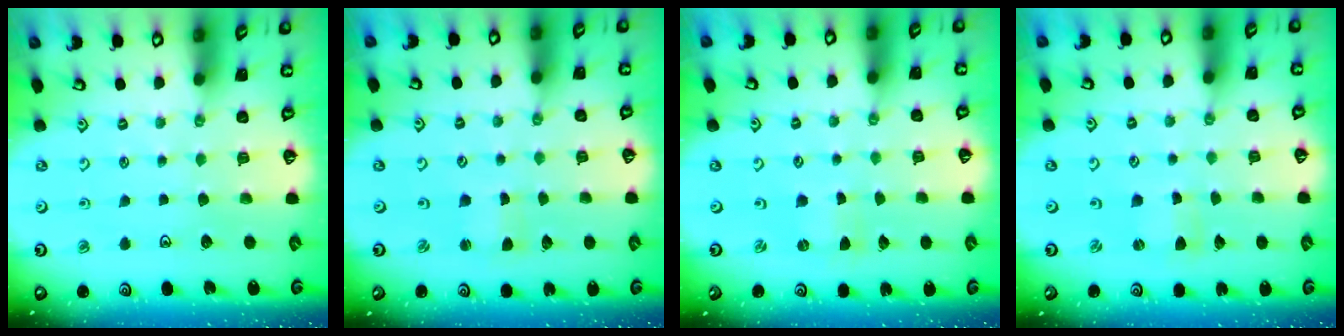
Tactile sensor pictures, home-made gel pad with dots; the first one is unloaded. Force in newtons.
{"total": 1.1, "press": 1.1, "slide": 0.1}
{"total": 0.6, "press": 0.6, "slide": 0.1}
{"total": 0.6, "press": 0.6, "slide": 0.1}